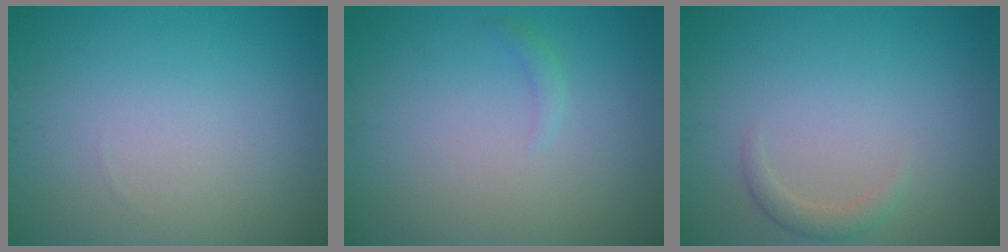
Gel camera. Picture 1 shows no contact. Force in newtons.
{"total": 0.8, "press": 0.8, "slide": 0.1}
{"total": 1.4, "press": 1.4, "slide": 0.1}